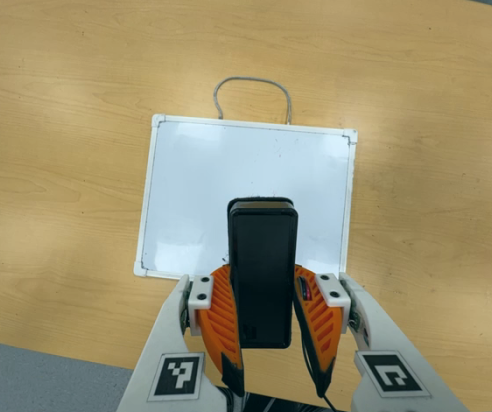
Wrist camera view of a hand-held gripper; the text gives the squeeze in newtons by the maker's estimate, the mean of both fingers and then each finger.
{"total": 8.1, "left": 6.7, "right": 9.6}